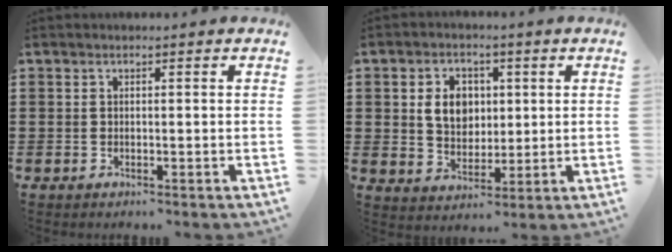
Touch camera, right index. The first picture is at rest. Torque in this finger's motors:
{"motor_torque": [0.96, -0.63, 0.30, 0.15]}